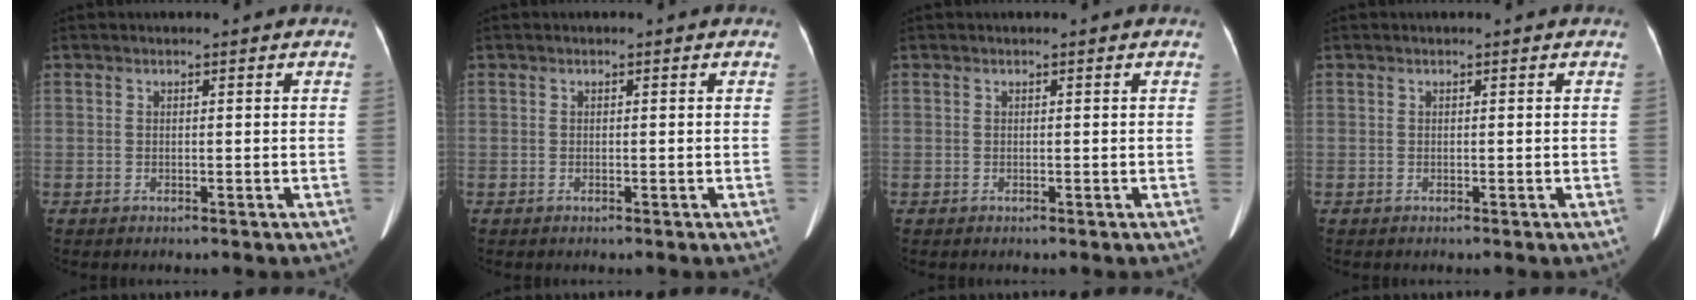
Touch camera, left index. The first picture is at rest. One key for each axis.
{"total": 0.0}
{"total": 0.0}
{"total": 0.0}